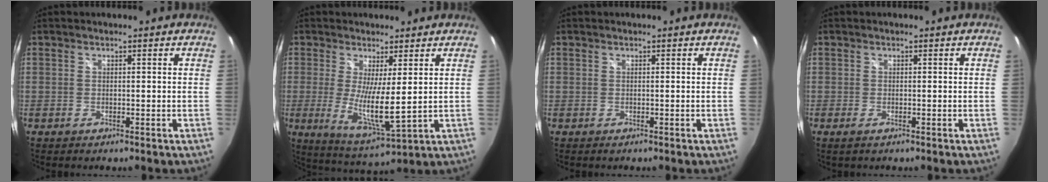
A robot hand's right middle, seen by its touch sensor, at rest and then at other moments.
{"total": 9.5, "force": [0.9, 1.4, 9.4], "torque": [-0.176, -0.028, 0.019]}
{"total": 0.0}
{"total": 1.0, "force": [-0.5, 0.3, 0.8], "torque": [-0.016, -0.004, -0.009]}